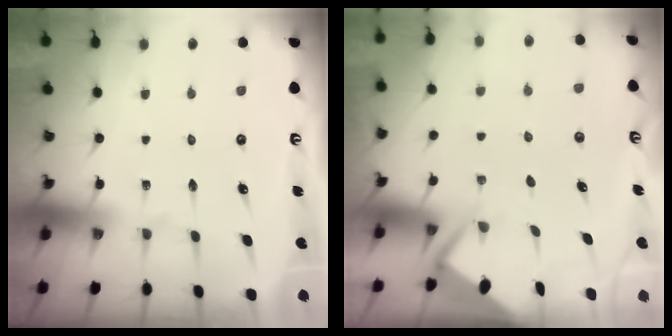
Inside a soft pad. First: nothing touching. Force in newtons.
{"total": 2.6, "press": 2.6, "slide": 0.3}